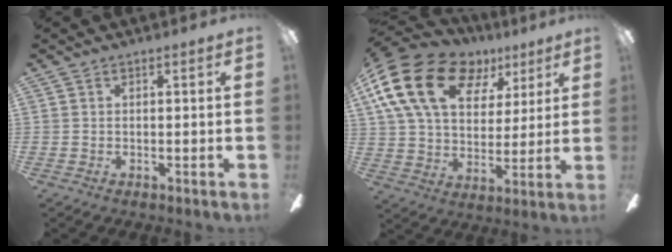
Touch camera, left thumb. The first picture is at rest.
{"total": 22.4, "force": [10.4, 14.4, 13.6], "torque": [-0.267, -0.031, 0.184]}